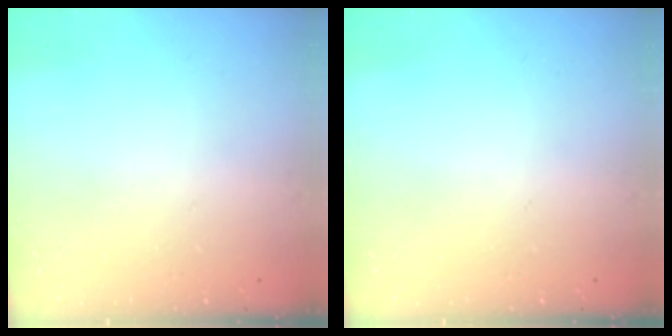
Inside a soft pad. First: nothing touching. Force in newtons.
{"total": 0.0}